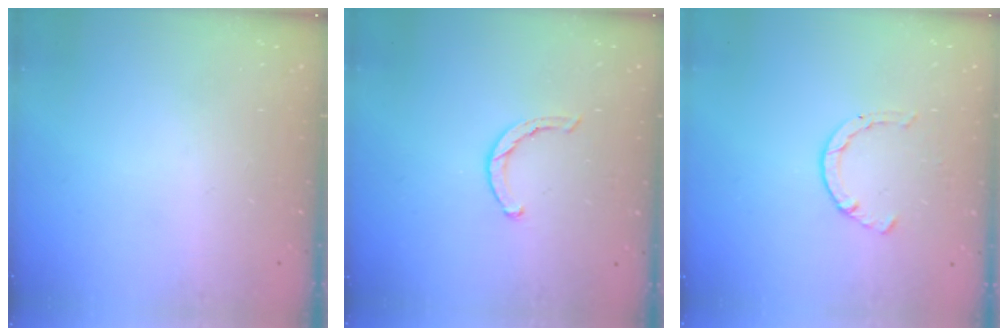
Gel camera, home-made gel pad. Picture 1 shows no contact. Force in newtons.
{"total": 1.8, "press": 1.8, "slide": 0.3}
{"total": 2.1, "press": 2.1, "slide": 0.5}